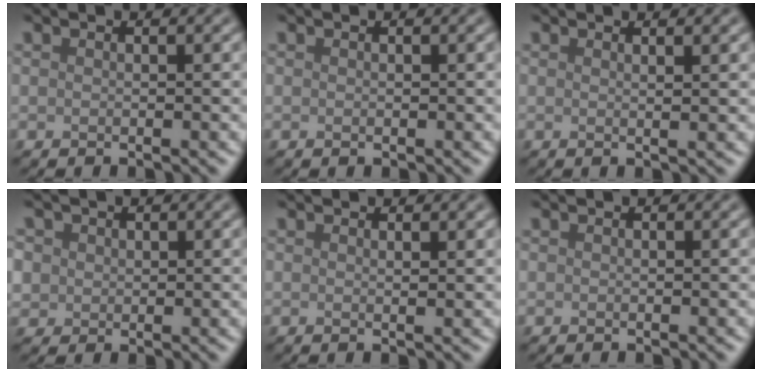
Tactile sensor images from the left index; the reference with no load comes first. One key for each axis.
{"total": 0.0}
{"total": 1.4, "fx": 0.7, "fy": 0.5, "fz": 1.1, "tx": -0.009, "ty": 0.000, "tz": 0.003}
{"total": 3.6, "fx": 1.6, "fy": 2.9, "fz": 1.4, "tx": -0.042, "ty": 0.010, "tz": 0.025}
{"total": 1.0, "fx": 0.6, "fy": 0.3, "fz": 0.8, "tx": -0.004, "ty": 0.001, "tz": 0.006}
{"total": 0.0}